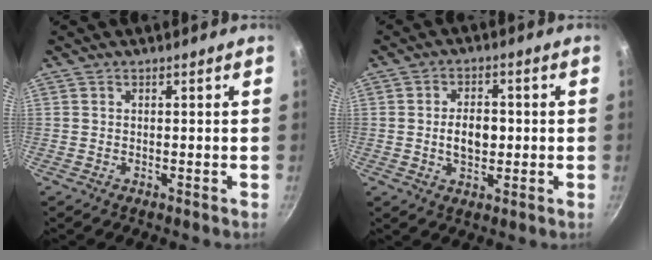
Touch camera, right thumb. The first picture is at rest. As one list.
[{"total": 6.6, "force": [-0.2, 4.2, 5.1], "torque": [-0.066, 0.007, -0.005]}]